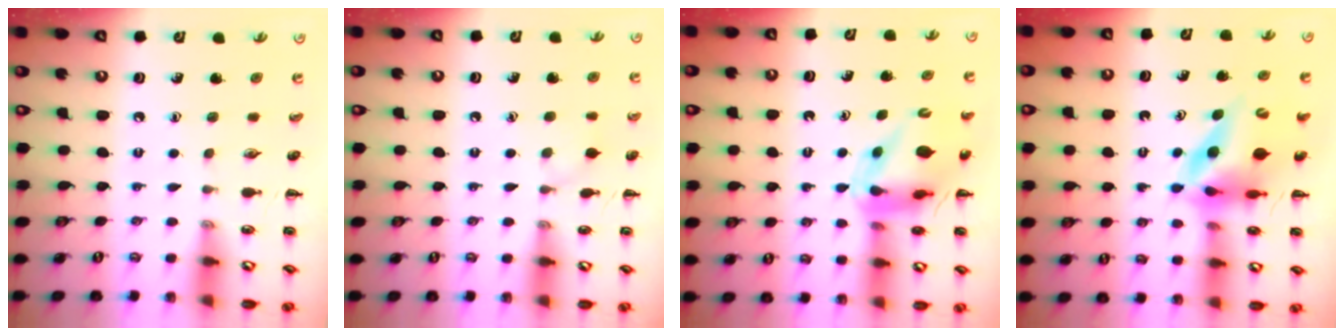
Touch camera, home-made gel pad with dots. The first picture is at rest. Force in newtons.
{"total": 6.1, "press": 5.8, "slide": 1.9}
{"total": 12.4, "press": 11.9, "slide": 3.5}
{"total": 11.1, "press": 10.5, "slide": 3.6}